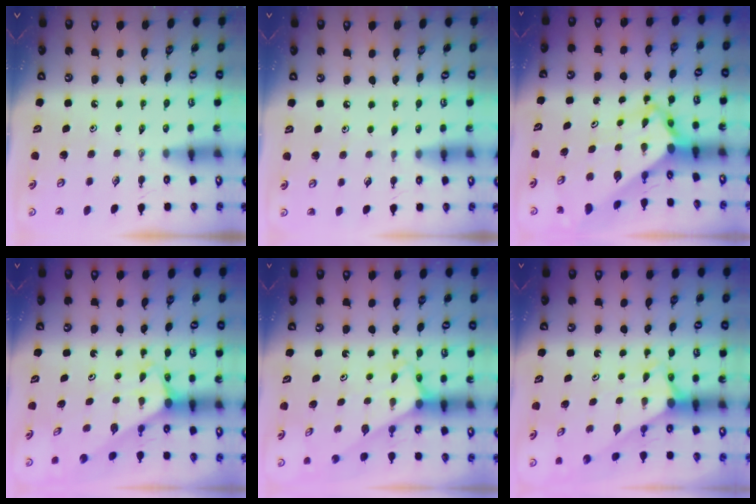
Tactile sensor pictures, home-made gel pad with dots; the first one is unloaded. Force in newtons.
{"total": 2.2, "press": 2.2, "slide": 0.3}
{"total": 4.9, "press": 4.9, "slide": 0.5}
{"total": 1.9, "press": 1.9, "slide": 0.1}
{"total": 2.5, "press": 2.5, "slide": 0.2}
{"total": 2.8, "press": 2.8, "slide": 0.0}